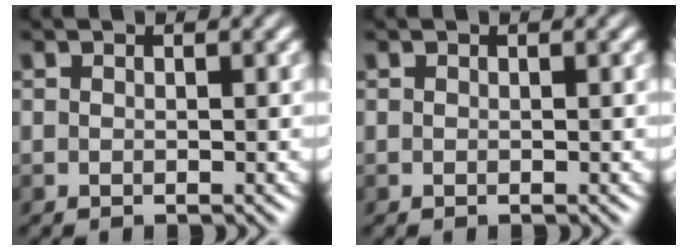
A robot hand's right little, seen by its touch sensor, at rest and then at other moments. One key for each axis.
{"total": 0.0}